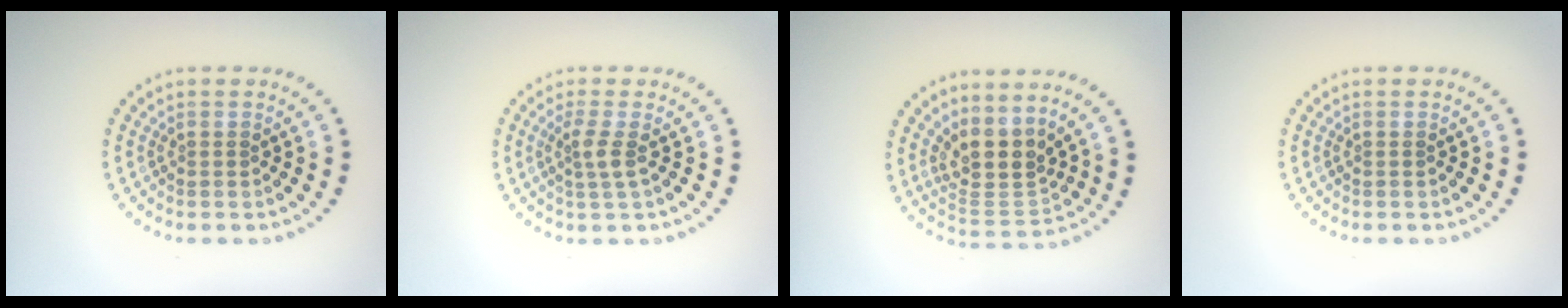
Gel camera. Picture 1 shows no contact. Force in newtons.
{"total": 1.9, "press": 1.4, "slide": 1.3}
{"total": 3.9, "press": 3.0, "slide": 2.6}
{"total": 0.0}